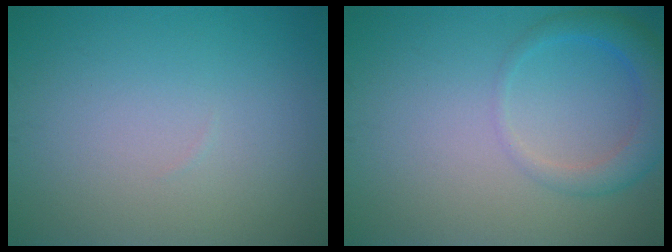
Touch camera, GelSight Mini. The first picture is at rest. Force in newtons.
{"total": 3.4, "press": 3.4, "slide": 0.2}